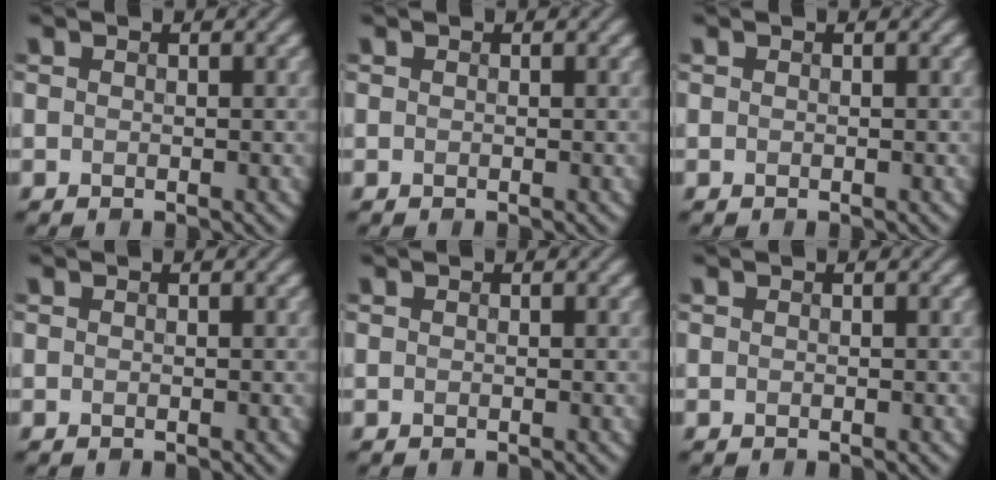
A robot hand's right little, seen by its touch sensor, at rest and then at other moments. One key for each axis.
{"total": 0.0}
{"total": 0.0}
{"total": 0.0}
{"total": 0.0}
{"total": 0.0}